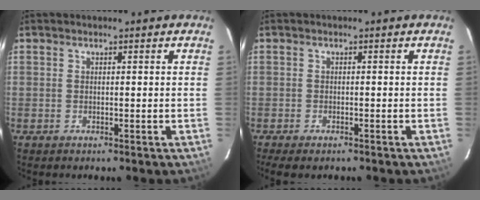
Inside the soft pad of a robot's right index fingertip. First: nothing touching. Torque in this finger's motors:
{"motor_torque": [0.58, -0.68, 0.23, 0.04]}